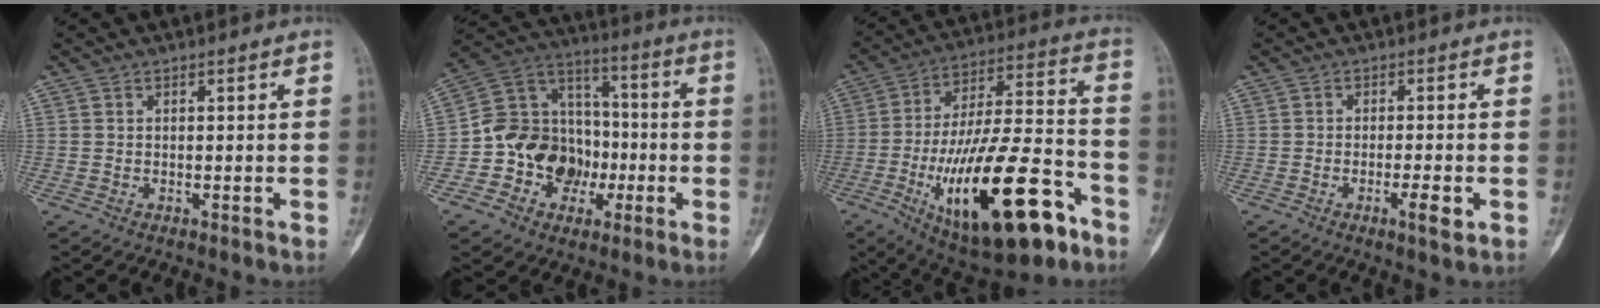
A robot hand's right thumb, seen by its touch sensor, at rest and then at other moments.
{"total": 15.9, "force": [-4.0, 13.4, 7.6], "torque": [-0.077, 0.064, -0.069]}
{"total": 28.2, "force": [-12.0, 10.3, 23.3], "torque": [-0.395, 0.052, -0.178]}
{"total": 3.7, "force": [-1.3, 0.7, 3.4], "torque": [-0.055, -0.003, -0.021]}